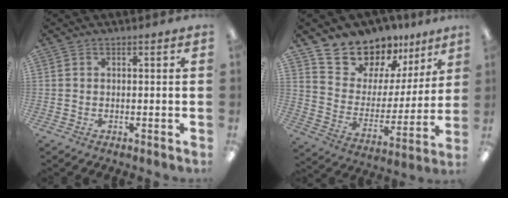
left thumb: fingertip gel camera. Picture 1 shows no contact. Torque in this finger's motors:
{"motor_torque": [1.77, 1.81, 1.31, -1.47, 0.15]}